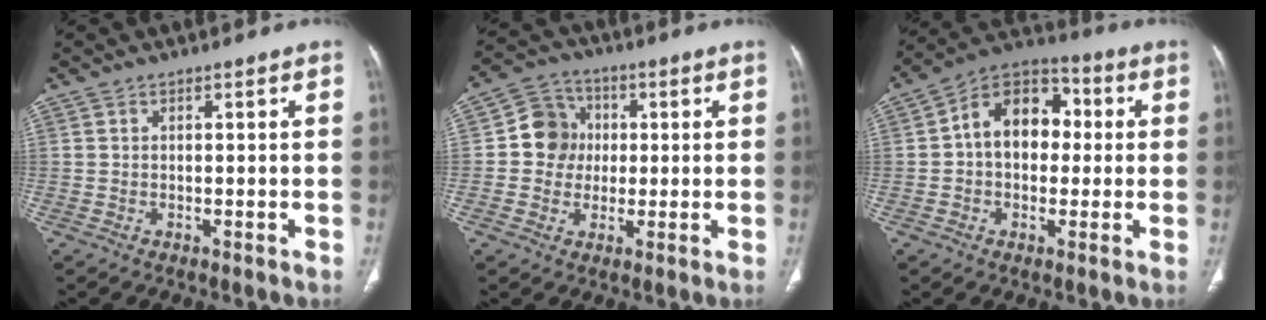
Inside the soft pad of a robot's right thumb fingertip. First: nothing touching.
{"total": 8.0, "force": [0.4, 7.4, 3.0], "torque": [-0.016, 0.012, -0.003]}
{"total": 13.6, "force": [1.4, 9.6, 9.6], "torque": [-0.115, 0.033, 0.010]}